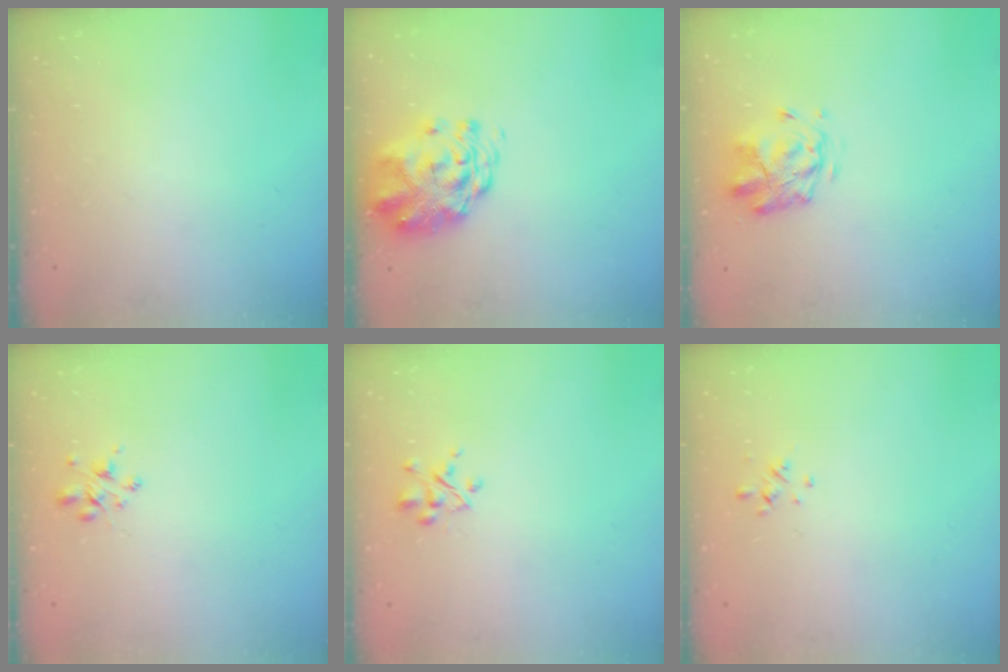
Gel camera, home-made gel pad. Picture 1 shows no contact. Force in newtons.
{"total": 2.9, "press": 2.7, "slide": 1.0}
{"total": 2.8, "press": 2.4, "slide": 1.4}
{"total": 2.6, "press": 2.6, "slide": 0.4}
{"total": 2.7, "press": 2.6, "slide": 0.7}
{"total": 0.6, "press": 0.4, "slide": 0.5}